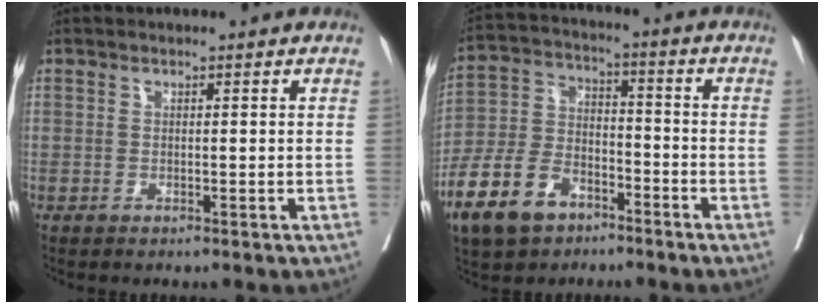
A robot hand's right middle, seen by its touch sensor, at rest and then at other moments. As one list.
[{"total": 11.3, "force": [-7.0, 6.5, 6.2], "torque": [-0.142, 0.001, -0.131]}]